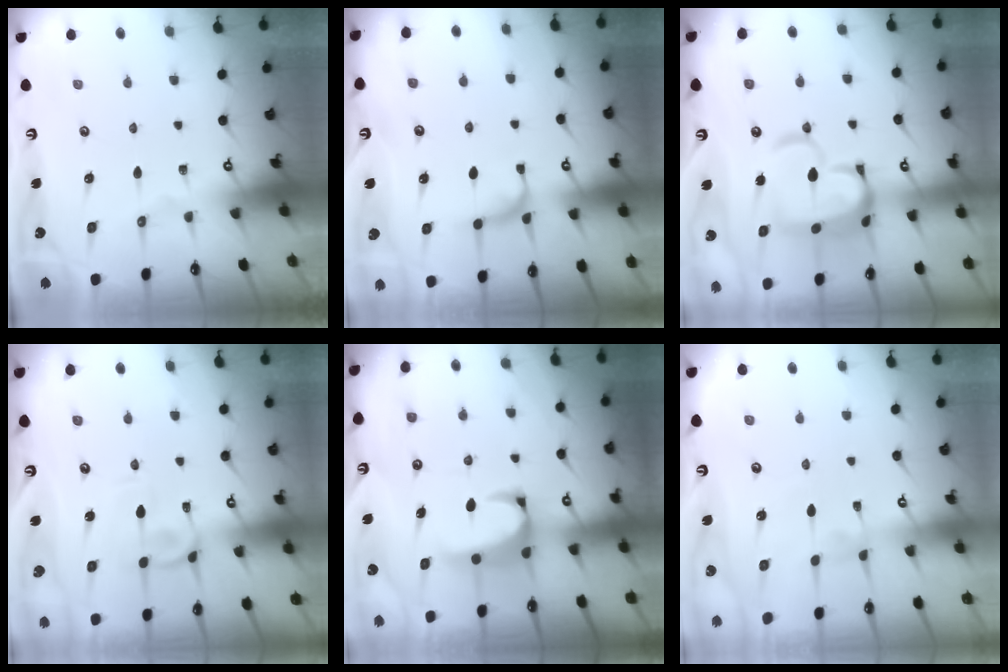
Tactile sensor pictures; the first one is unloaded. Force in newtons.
{"total": 1.4, "press": 1.2, "slide": 0.6}
{"total": 12.1, "press": 12.0, "slide": 1.4}
{"total": 0.7, "press": 0.2, "slide": 0.7}
{"total": 3.6, "press": 3.4, "slide": 1.0}
{"total": 2.9, "press": 2.9, "slide": 0.4}